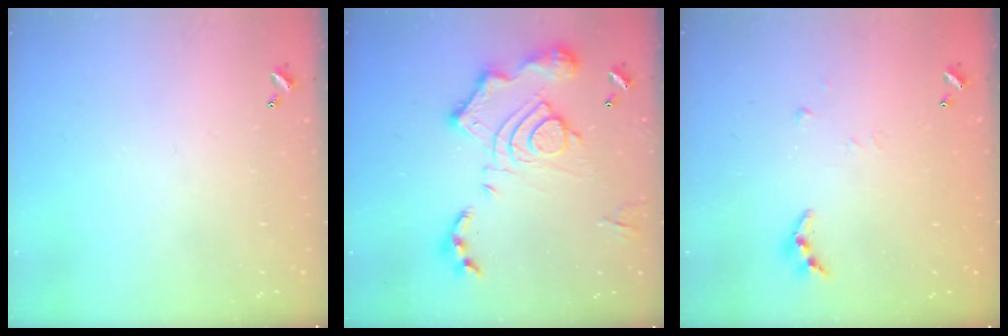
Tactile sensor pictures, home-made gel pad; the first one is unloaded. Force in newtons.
{"total": 17.0, "press": 17.0, "slide": 1.6}
{"total": 4.8, "press": 4.8, "slide": 0.6}